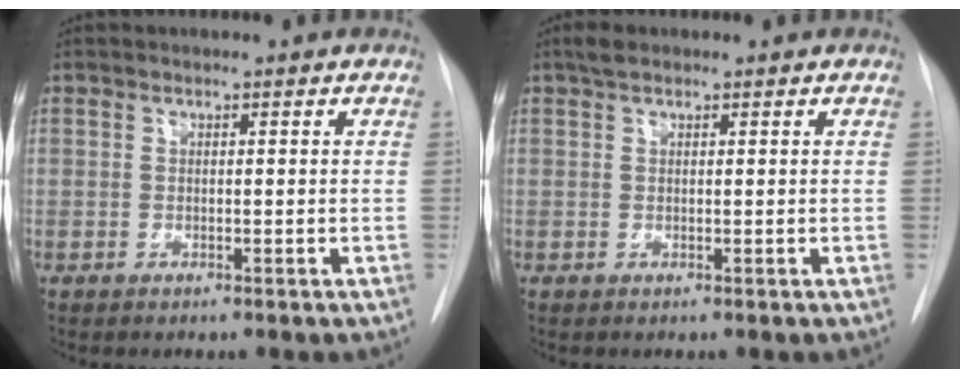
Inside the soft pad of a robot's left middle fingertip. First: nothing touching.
{"total": 1.5, "force": [1.1, 0.6, 0.8], "torque": [-0.020, 0.014, 0.020]}